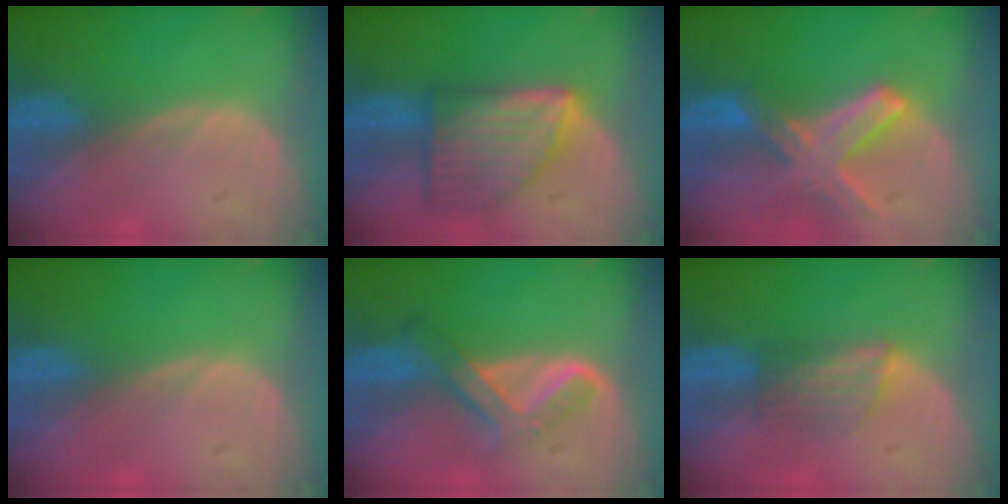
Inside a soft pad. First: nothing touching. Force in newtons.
{"total": 8.8, "press": 8.8, "slide": 0.5}
{"total": 8.2, "press": 7.2, "slide": 4.0}
{"total": 0.0}
{"total": 6.5, "press": 5.5, "slide": 3.3}
{"total": 4.1, "press": 3.8, "slide": 1.3}